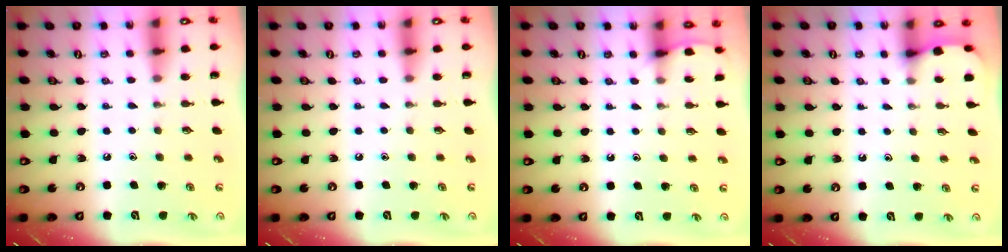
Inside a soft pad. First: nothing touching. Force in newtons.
{"total": 0.0}
{"total": 3.7, "press": 3.7, "slide": 0.4}
{"total": 2.2, "press": 2.2, "slide": 0.3}